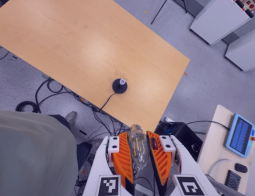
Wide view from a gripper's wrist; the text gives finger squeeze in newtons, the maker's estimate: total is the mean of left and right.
{"total": 20.1, "left": 22.1, "right": 18.2}